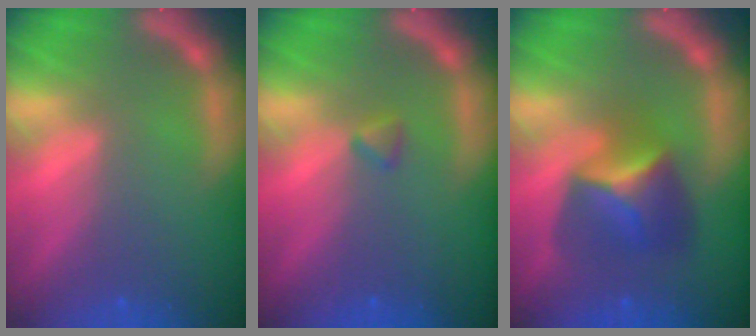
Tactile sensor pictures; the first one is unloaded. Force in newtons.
{"total": 0.9}
{"total": 5.4}